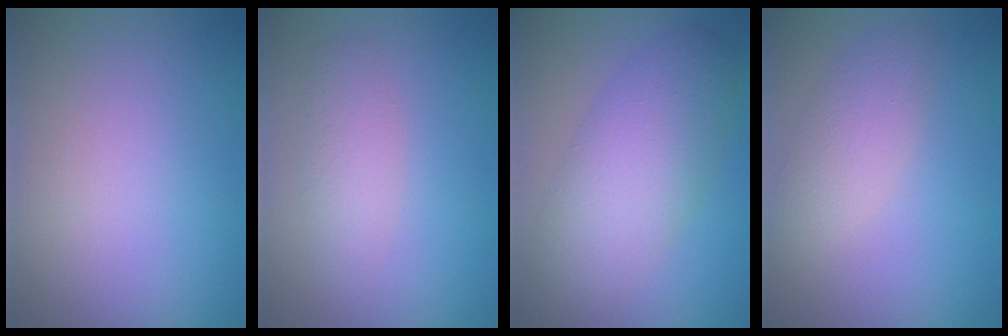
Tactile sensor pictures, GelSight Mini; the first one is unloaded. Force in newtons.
{"total": 2.3, "press": 2.3, "slide": 0.1}
{"total": 6.6, "press": 6.6, "slide": 0.2}
{"total": 2.9, "press": 2.9, "slide": 0.3}